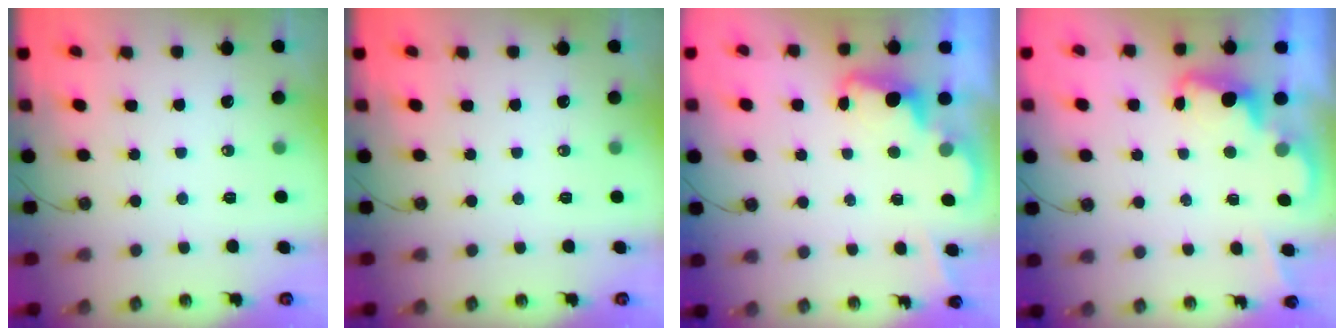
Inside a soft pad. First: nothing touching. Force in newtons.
{"total": 0.0}
{"total": 2.4, "press": 2.4, "slide": 0.5}
{"total": 2.4, "press": 2.4, "slide": 0.5}